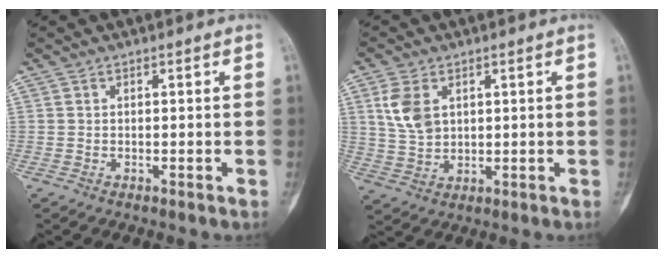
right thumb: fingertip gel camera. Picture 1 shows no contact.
{"total": 7.0, "force": [2.4, 4.6, 4.7], "torque": [-0.090, -0.004, 0.058]}